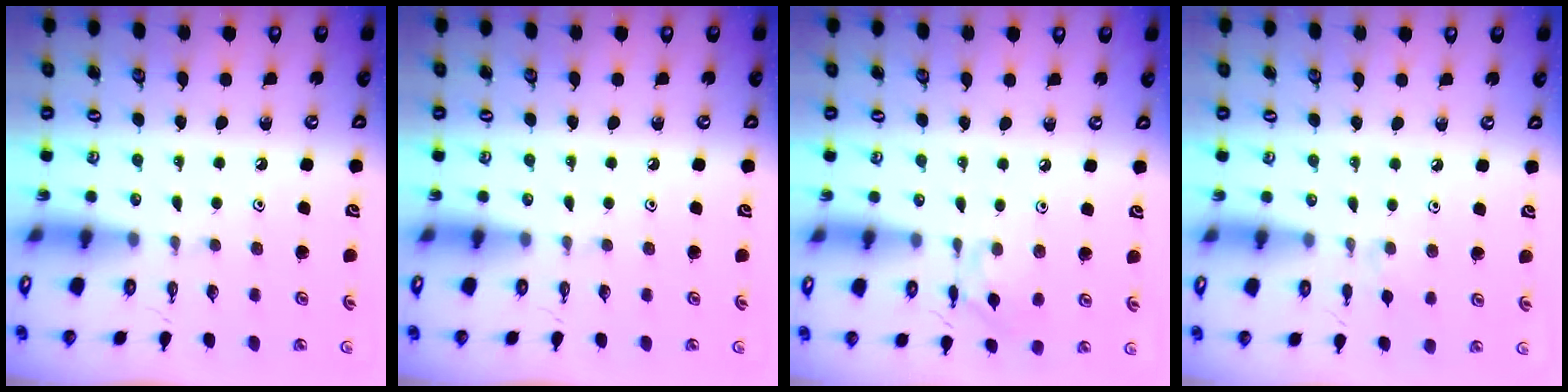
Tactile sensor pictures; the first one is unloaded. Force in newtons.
{"total": 0.0}
{"total": 6.6, "press": 6.6, "slide": 0.4}
{"total": 2.4, "press": 2.3, "slide": 0.5}